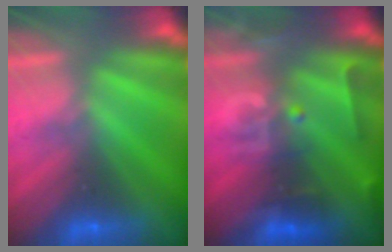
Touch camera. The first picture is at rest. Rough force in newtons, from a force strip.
{"total": 2.9}